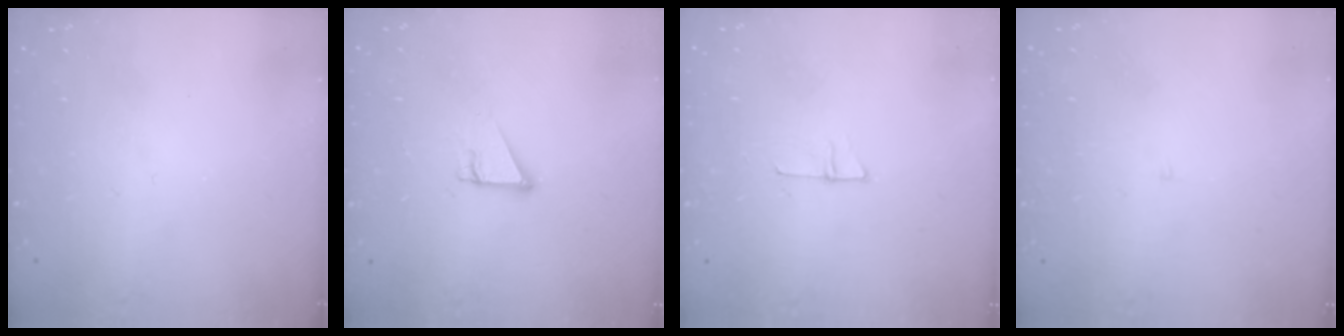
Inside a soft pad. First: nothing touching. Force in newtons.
{"total": 3.1, "press": 3.1, "slide": 0.2}
{"total": 4.5, "press": 4.5, "slide": 0.4}
{"total": 2.1, "press": 2.1, "slide": 0.2}